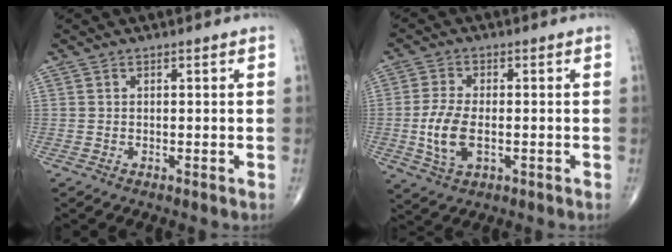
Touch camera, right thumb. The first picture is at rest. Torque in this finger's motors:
{"motor_torque": [-0.17, 0.46, 0.76, 0.02, 0.18]}